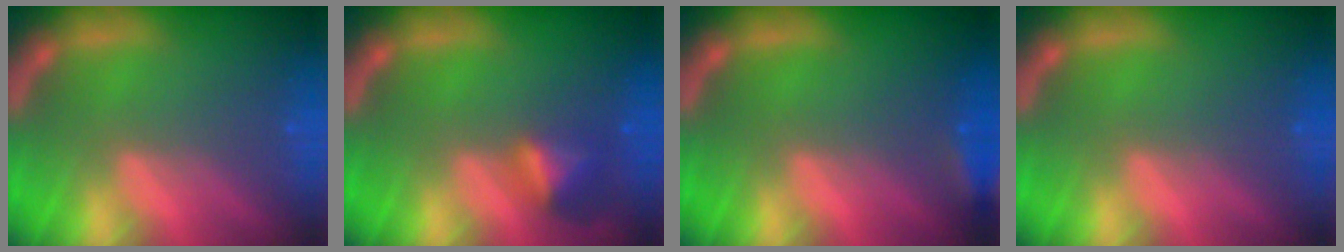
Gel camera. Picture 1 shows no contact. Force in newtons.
{"total": 2.9}
{"total": 2.4}
{"total": 0.0}